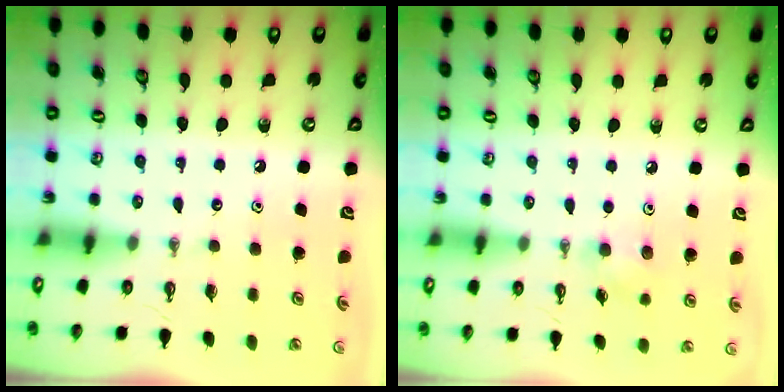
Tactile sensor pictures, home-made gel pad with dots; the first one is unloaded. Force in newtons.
{"total": 5.1, "press": 4.9, "slide": 1.4}